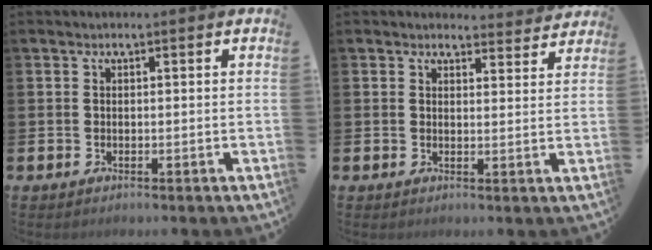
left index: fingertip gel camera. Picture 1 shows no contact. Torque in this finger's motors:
{"motor_torque": [0.95, -1.19, 0.18, -0.01]}